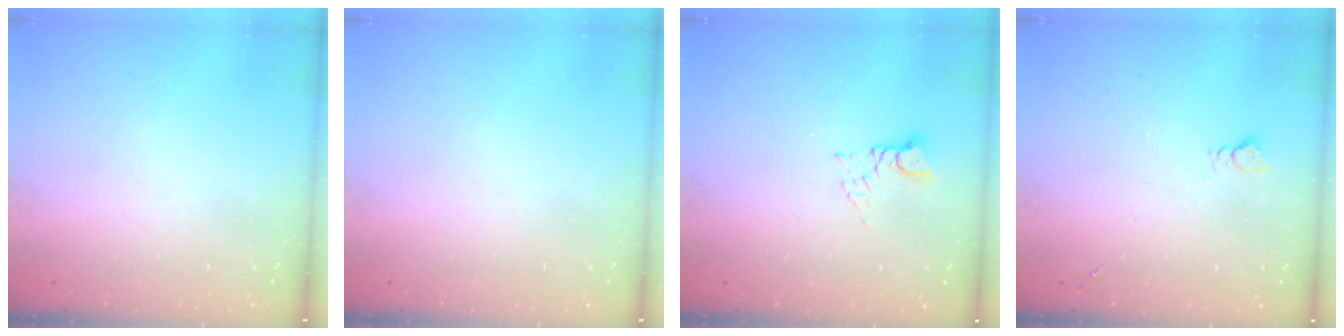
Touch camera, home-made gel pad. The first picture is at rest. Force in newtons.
{"total": 0.0}
{"total": 2.8, "press": 2.8, "slide": 0.3}
{"total": 2.6, "press": 2.5, "slide": 0.4}